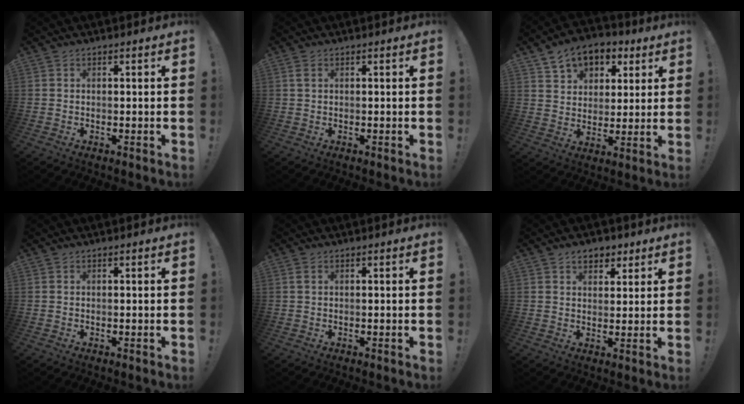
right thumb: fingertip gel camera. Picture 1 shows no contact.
{"total": 1.3, "force": [0.7, 0.6, 0.9], "torque": [-0.012, 0.000, 0.010]}
{"total": 10.1, "force": [5.8, 7.3, 3.9], "torque": [-0.064, -0.030, 0.115]}
{"total": 0.0}
{"total": 0.9, "force": [0.5, 0.4, 0.6], "torque": [-0.005, -0.001, 0.007]}
{"total": 4.6, "force": [2.8, 3.3, 1.7], "torque": [-0.012, -0.011, 0.047]}